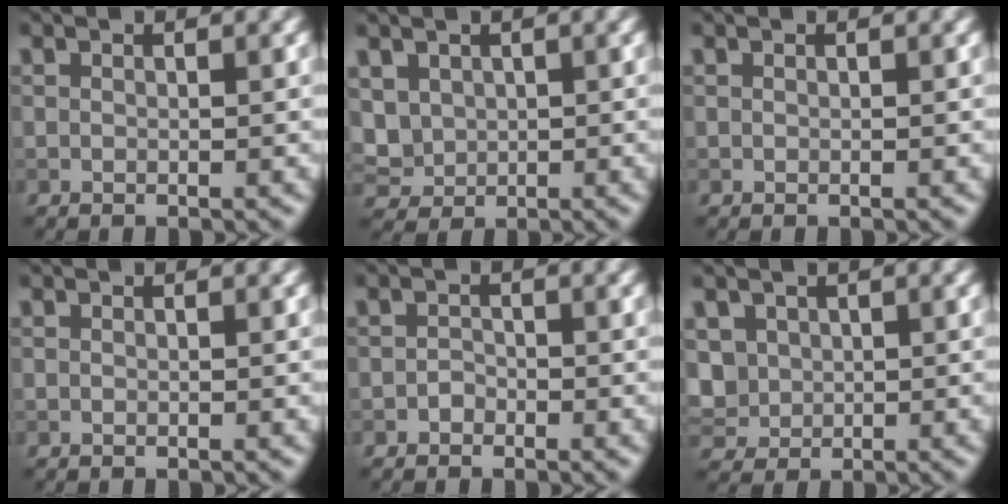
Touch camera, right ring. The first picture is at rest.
{"total": 2.8, "force": [0.6, 2.4, 1.3], "torque": [-0.039, -0.004, 0.018]}
{"total": 0.0}
{"total": 0.0}
{"total": 0.9, "force": [-0.7, 0.6, 0.1], "torque": [0.000, -0.002, -0.014]}
{"total": 3.6, "force": [0.5, 3.2, 1.7], "torque": [-0.050, 0.002, 0.014]}